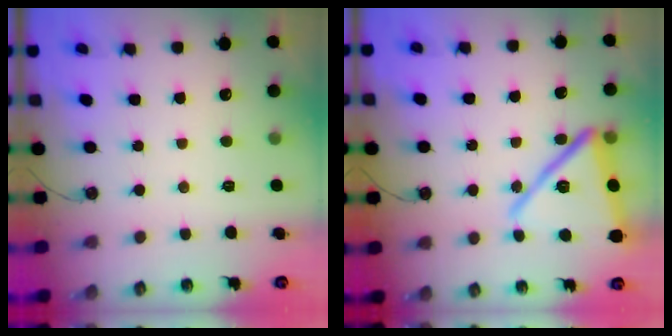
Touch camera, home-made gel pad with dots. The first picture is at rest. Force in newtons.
{"total": 20.2, "press": 19.7, "slide": 4.7}